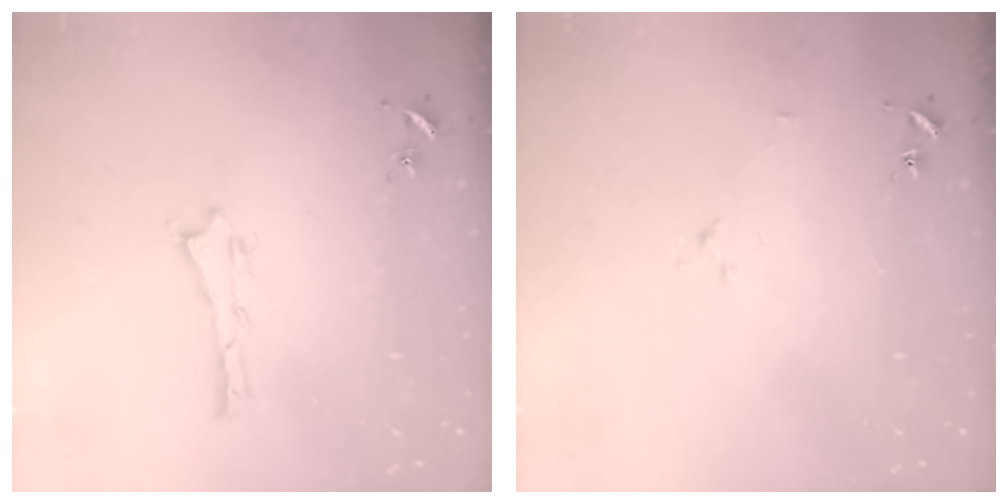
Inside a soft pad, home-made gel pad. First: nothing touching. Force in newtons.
{"total": 1.9, "press": 1.9, "slide": 0.3}